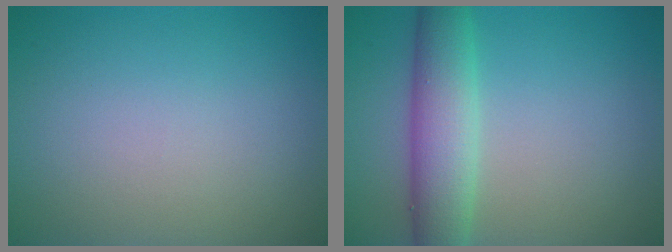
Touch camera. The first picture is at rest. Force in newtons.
{"total": 5.2, "press": 5.2, "slide": 0.5}